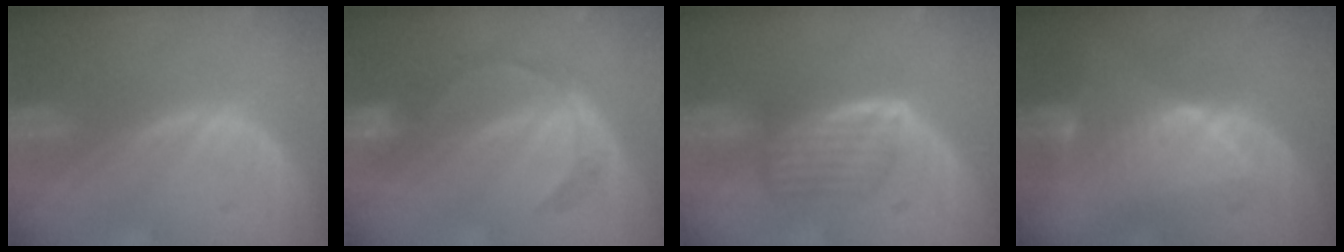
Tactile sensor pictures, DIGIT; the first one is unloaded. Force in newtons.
{"total": 5.0, "press": 4.8, "slide": 1.2}
{"total": 5.9, "press": 5.5, "slide": 2.2}
{"total": 8.3, "press": 7.1, "slide": 4.2}